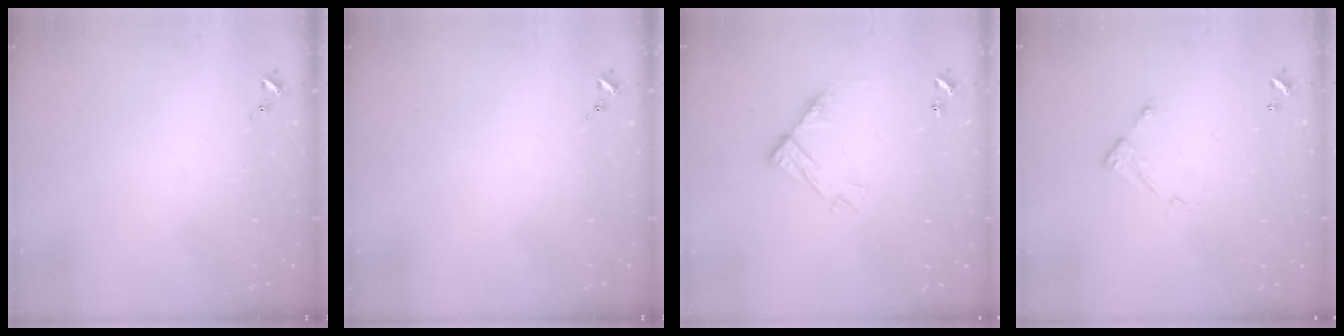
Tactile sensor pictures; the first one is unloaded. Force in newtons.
{"total": 0.0}
{"total": 11.1, "press": 11.0, "slide": 0.5}
{"total": 4.9, "press": 4.8, "slide": 0.3}